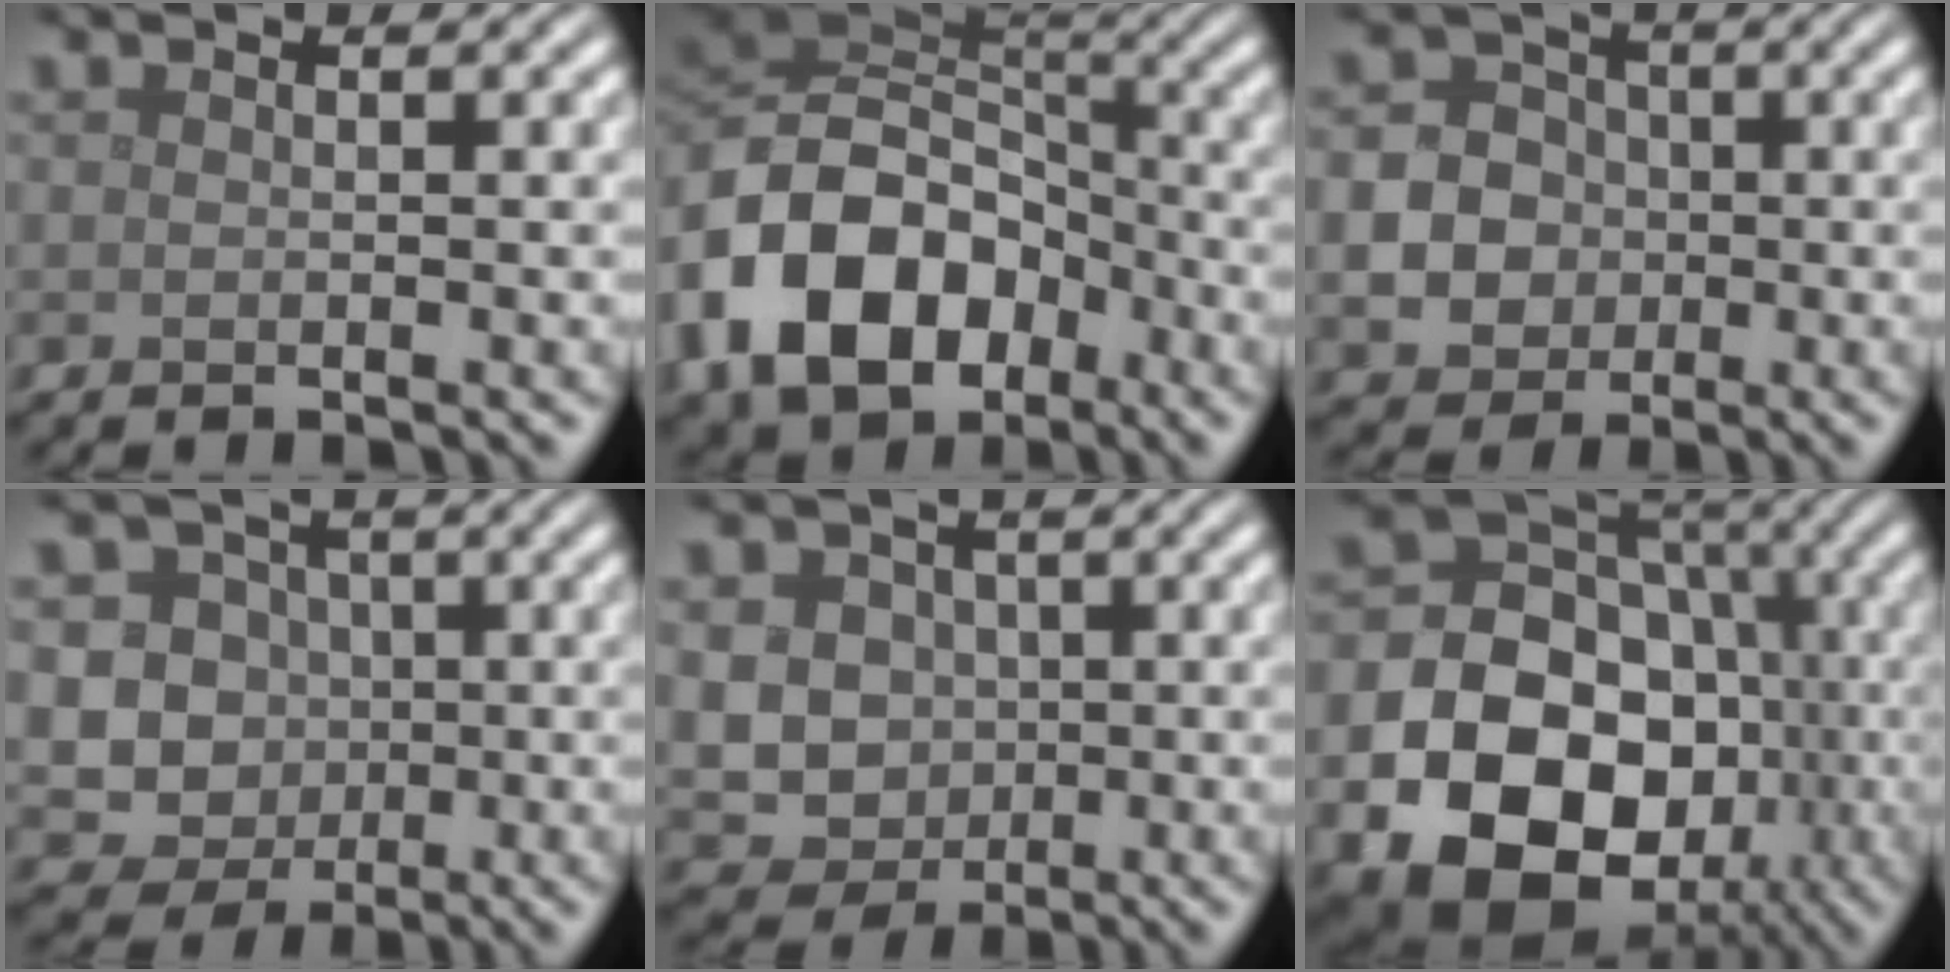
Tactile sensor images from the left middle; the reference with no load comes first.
{"total": 12.2, "force": [-4.8, 8.7, 7.0], "torque": [-0.145, -0.006, -0.093]}
{"total": 6.2, "force": [-1.1, 5.7, 2.2], "torque": [-0.041, -0.001, -0.037]}
{"total": 8.1, "force": [0.0, 7.7, 2.7], "torque": [-0.039, 0.027, -0.032]}
{"total": 7.7, "force": [0.6, 7.0, 3.1], "torque": [-0.055, 0.018, -0.012]}
{"total": 20.0, "force": [-6.3, 16.8, 8.8], "torque": [-0.156, -0.039, -0.126]}